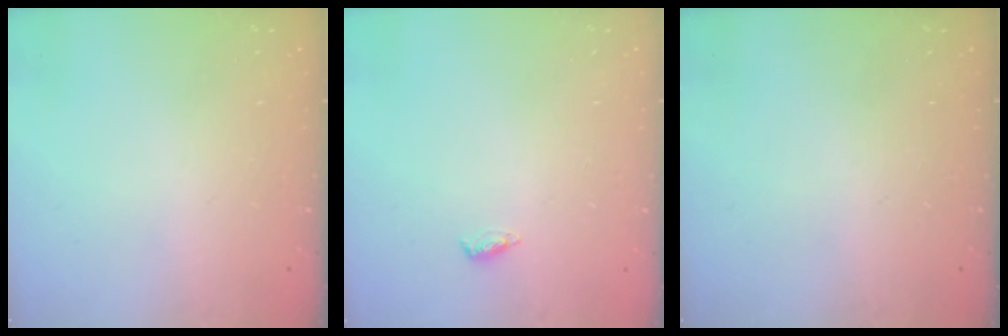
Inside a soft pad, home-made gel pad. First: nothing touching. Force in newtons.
{"total": 3.8, "press": 3.6, "slide": 1.2}
{"total": 0.0}